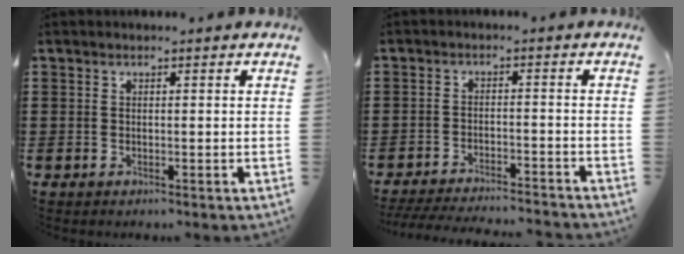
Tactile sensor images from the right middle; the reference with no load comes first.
{"total": 4.2, "force": [-4.1, 0.0, 1.0], "torque": [-0.023, -0.006, -0.084]}